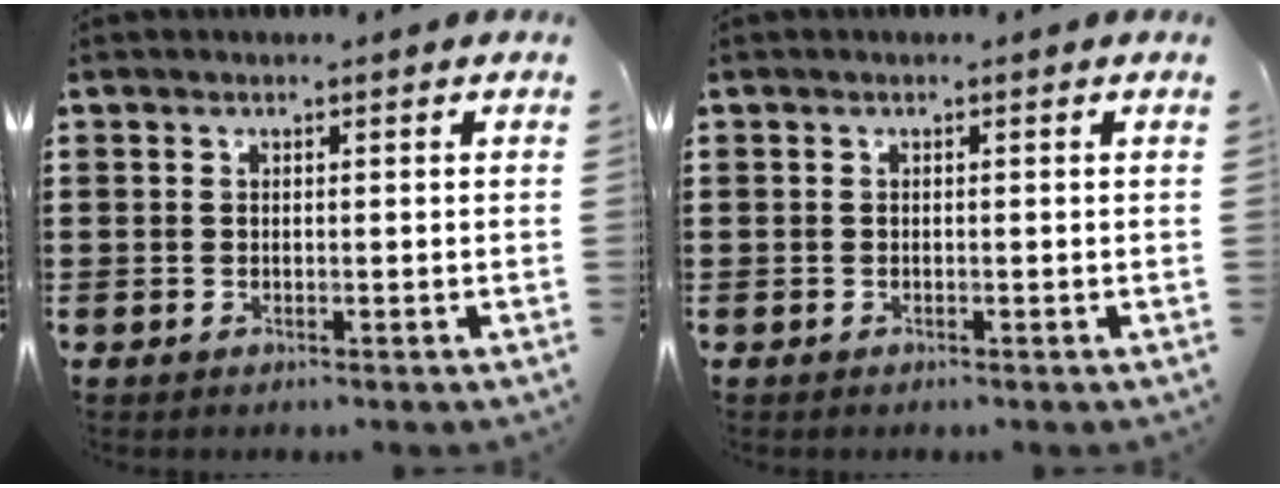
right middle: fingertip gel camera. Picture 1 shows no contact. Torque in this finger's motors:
{"motor_torque": [-0.04, -0.05, 0.15, 0.01]}